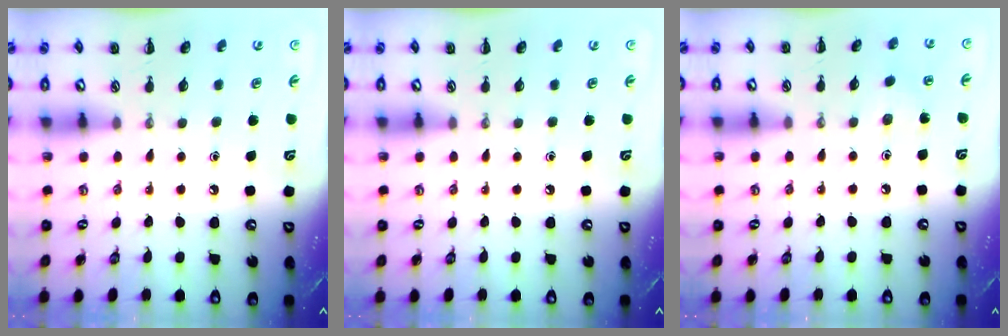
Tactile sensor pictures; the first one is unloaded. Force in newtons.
{"total": 0.0}
{"total": 4.4, "press": 4.2, "slide": 1.1}